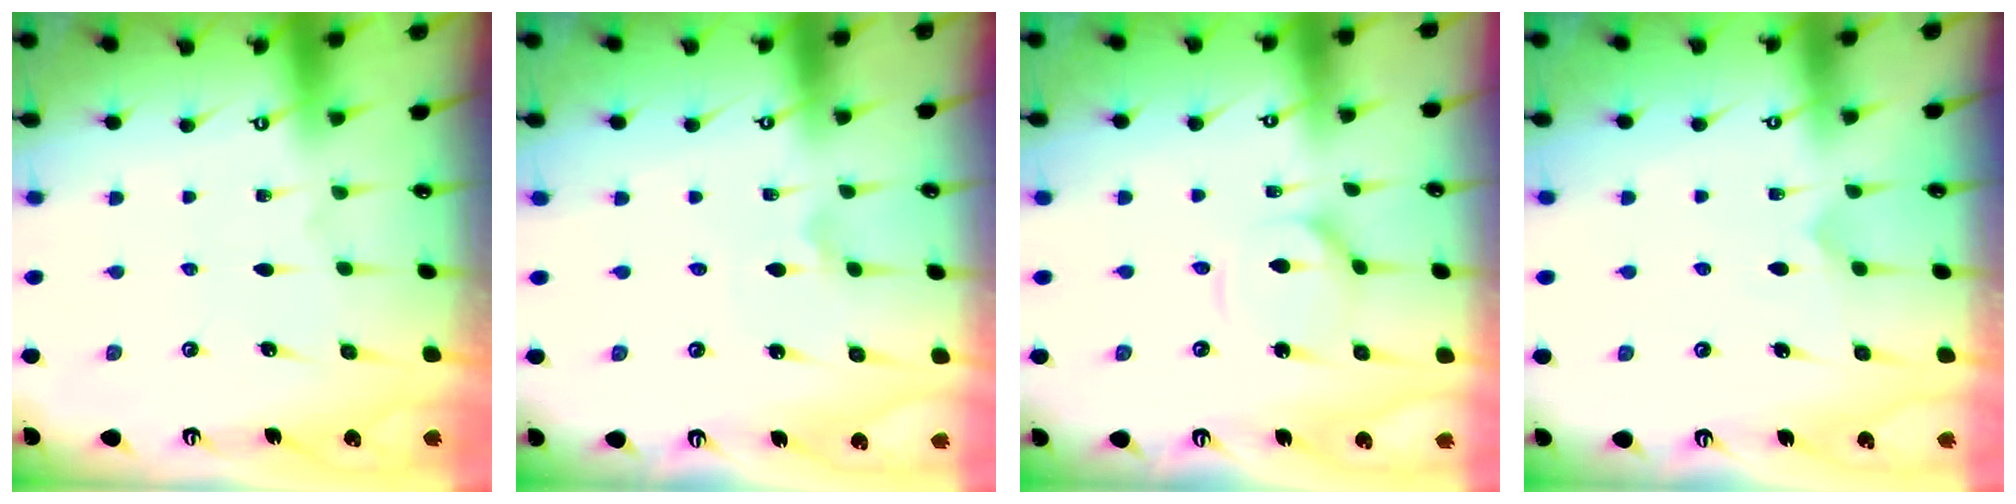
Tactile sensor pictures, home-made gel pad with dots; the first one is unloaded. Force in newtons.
{"total": 1.2, "press": 1.1, "slide": 0.2}
{"total": 6.1, "press": 6.0, "slide": 0.6}
{"total": 4.0, "press": 4.0, "slide": 0.3}